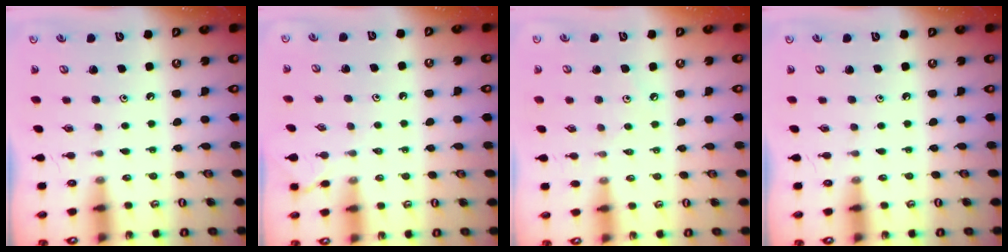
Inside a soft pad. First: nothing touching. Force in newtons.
{"total": 2.9, "press": 2.8, "slide": 0.6}
{"total": 3.7, "press": 3.7, "slide": 0.5}
{"total": 0.0}